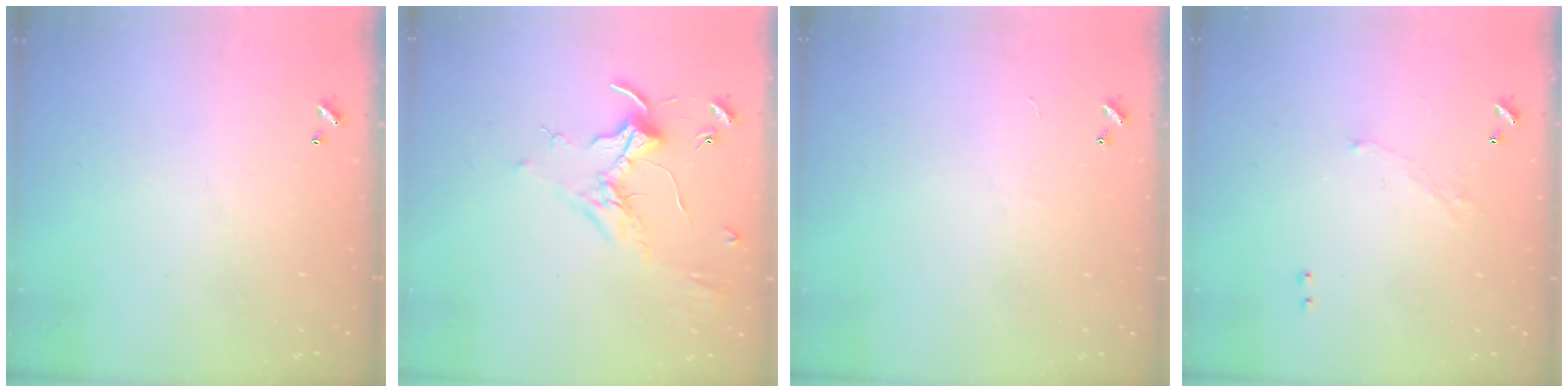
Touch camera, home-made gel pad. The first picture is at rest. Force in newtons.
{"total": 1.7, "press": 1.6, "slide": 0.7}
{"total": 2.4, "press": 2.4, "slide": 0.3}
{"total": 0.8, "press": 0.6, "slide": 0.5}